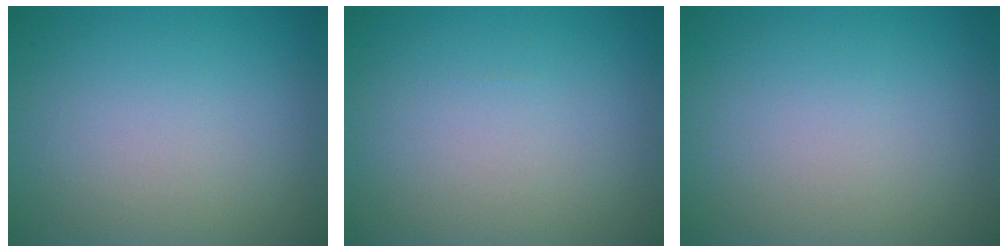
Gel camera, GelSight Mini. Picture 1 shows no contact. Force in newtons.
{"total": 0.0}
{"total": 0.0}